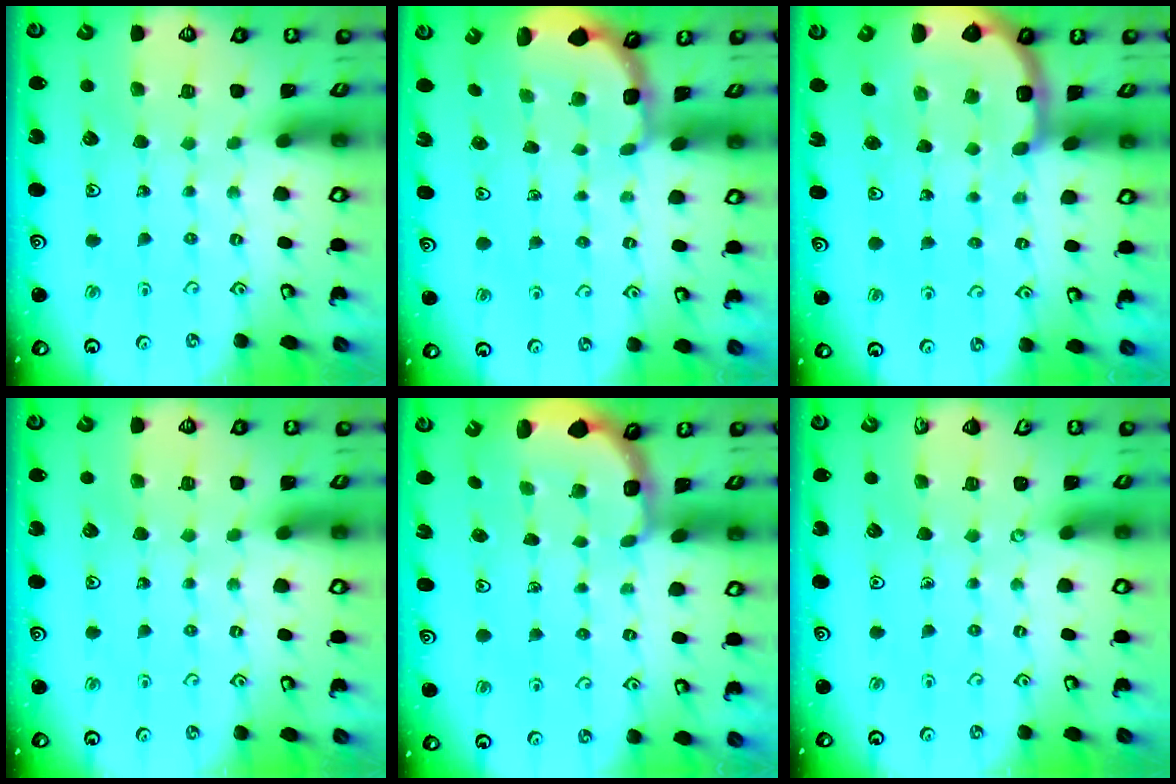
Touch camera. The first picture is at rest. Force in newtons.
{"total": 2.5, "press": 1.9, "slide": 1.6}
{"total": 6.7, "press": 6.5, "slide": 1.7}
{"total": 0.0}
{"total": 2.8, "press": 2.3, "slide": 1.7}
{"total": 0.0}